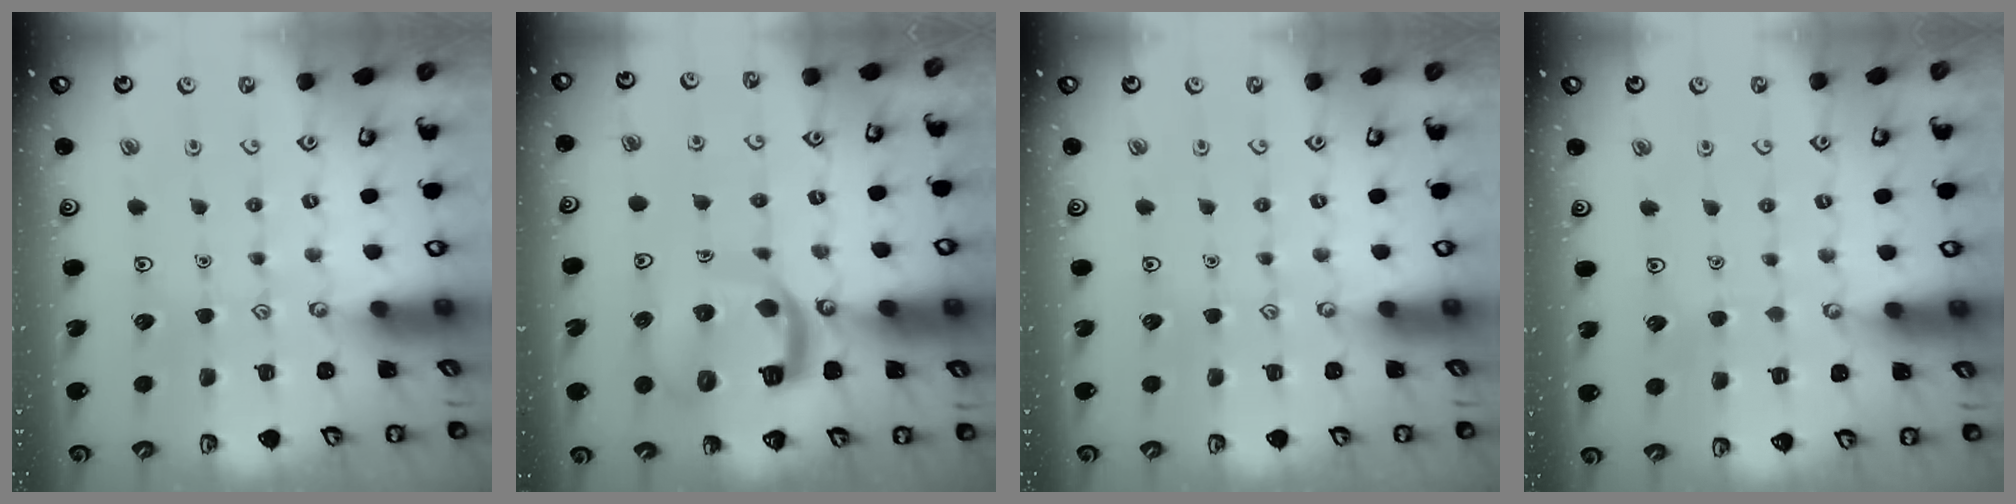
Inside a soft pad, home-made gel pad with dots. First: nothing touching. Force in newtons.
{"total": 14.0, "press": 13.9, "slide": 1.6}
{"total": 0.0}
{"total": 1.3, "press": 1.3, "slide": 0.1}